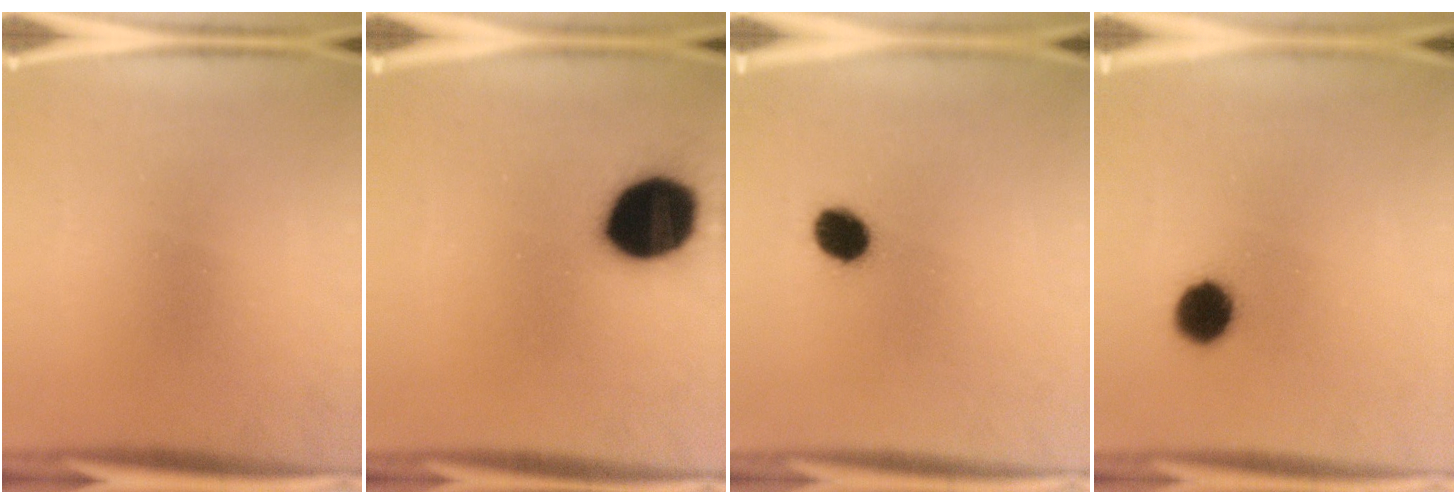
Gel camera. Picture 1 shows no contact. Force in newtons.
{"total": 19.7}
{"total": 6.7}
{"total": 6.9}